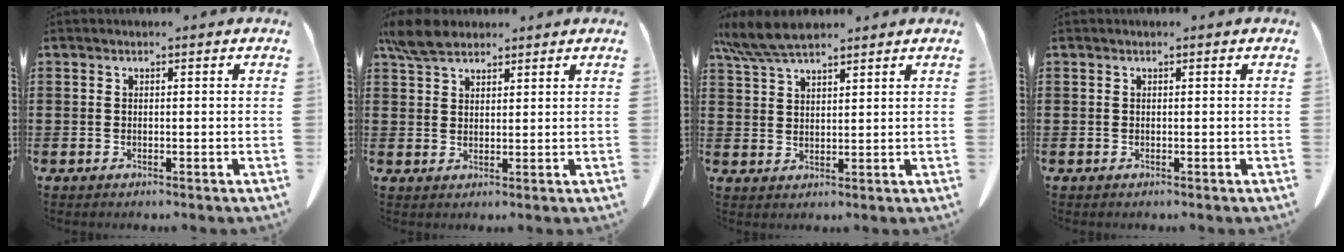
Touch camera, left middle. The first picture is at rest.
{"total": 4.7, "force": [3.9, 2.0, 1.8], "torque": [-0.040, -0.004, 0.074]}
{"total": 6.5, "force": [5.4, 1.3, 3.4], "torque": [-0.080, -0.010, 0.103]}
{"total": 0.0}